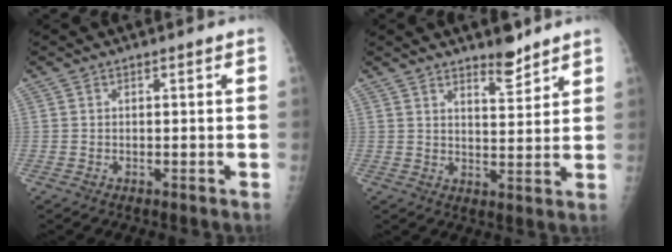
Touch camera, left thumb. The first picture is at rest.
{"total": 5.4, "force": [4.4, 1.5, 2.8], "torque": [-0.029, -0.037, 0.070]}